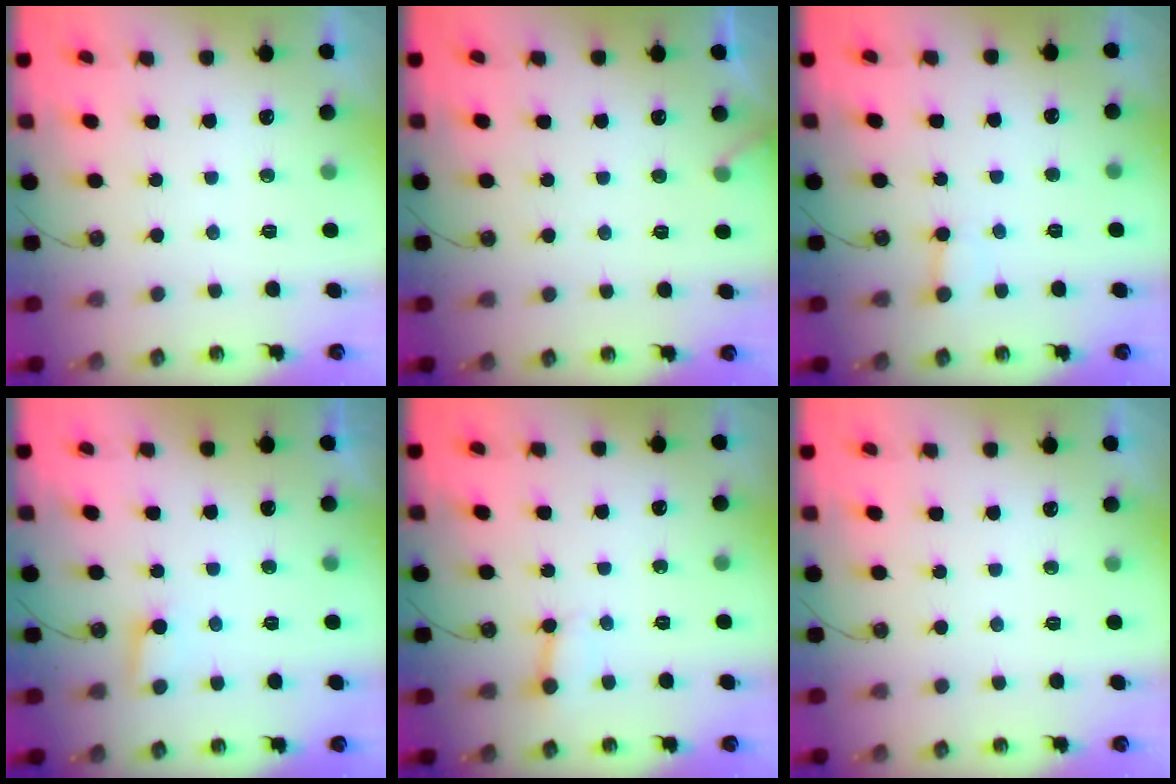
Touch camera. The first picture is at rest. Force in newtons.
{"total": 4.6, "press": 4.6, "slide": 0.4}
{"total": 2.4, "press": 2.4, "slide": 0.1}
{"total": 5.0, "press": 5.0, "slide": 0.4}
{"total": 2.7, "press": 2.7, "slide": 0.1}
{"total": 0.0}